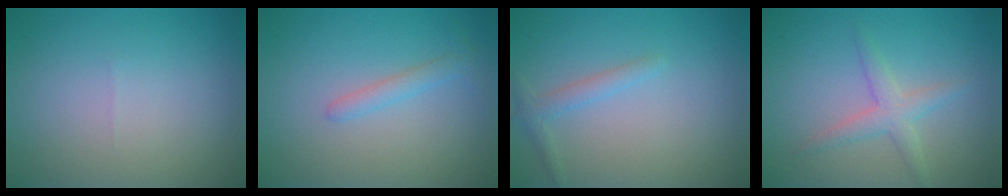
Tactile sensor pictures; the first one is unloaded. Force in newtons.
{"total": 1.4, "press": 1.4, "slide": 0.0}
{"total": 1.4, "press": 1.4, "slide": 0.1}
{"total": 2.3, "press": 2.3, "slide": 0.1}